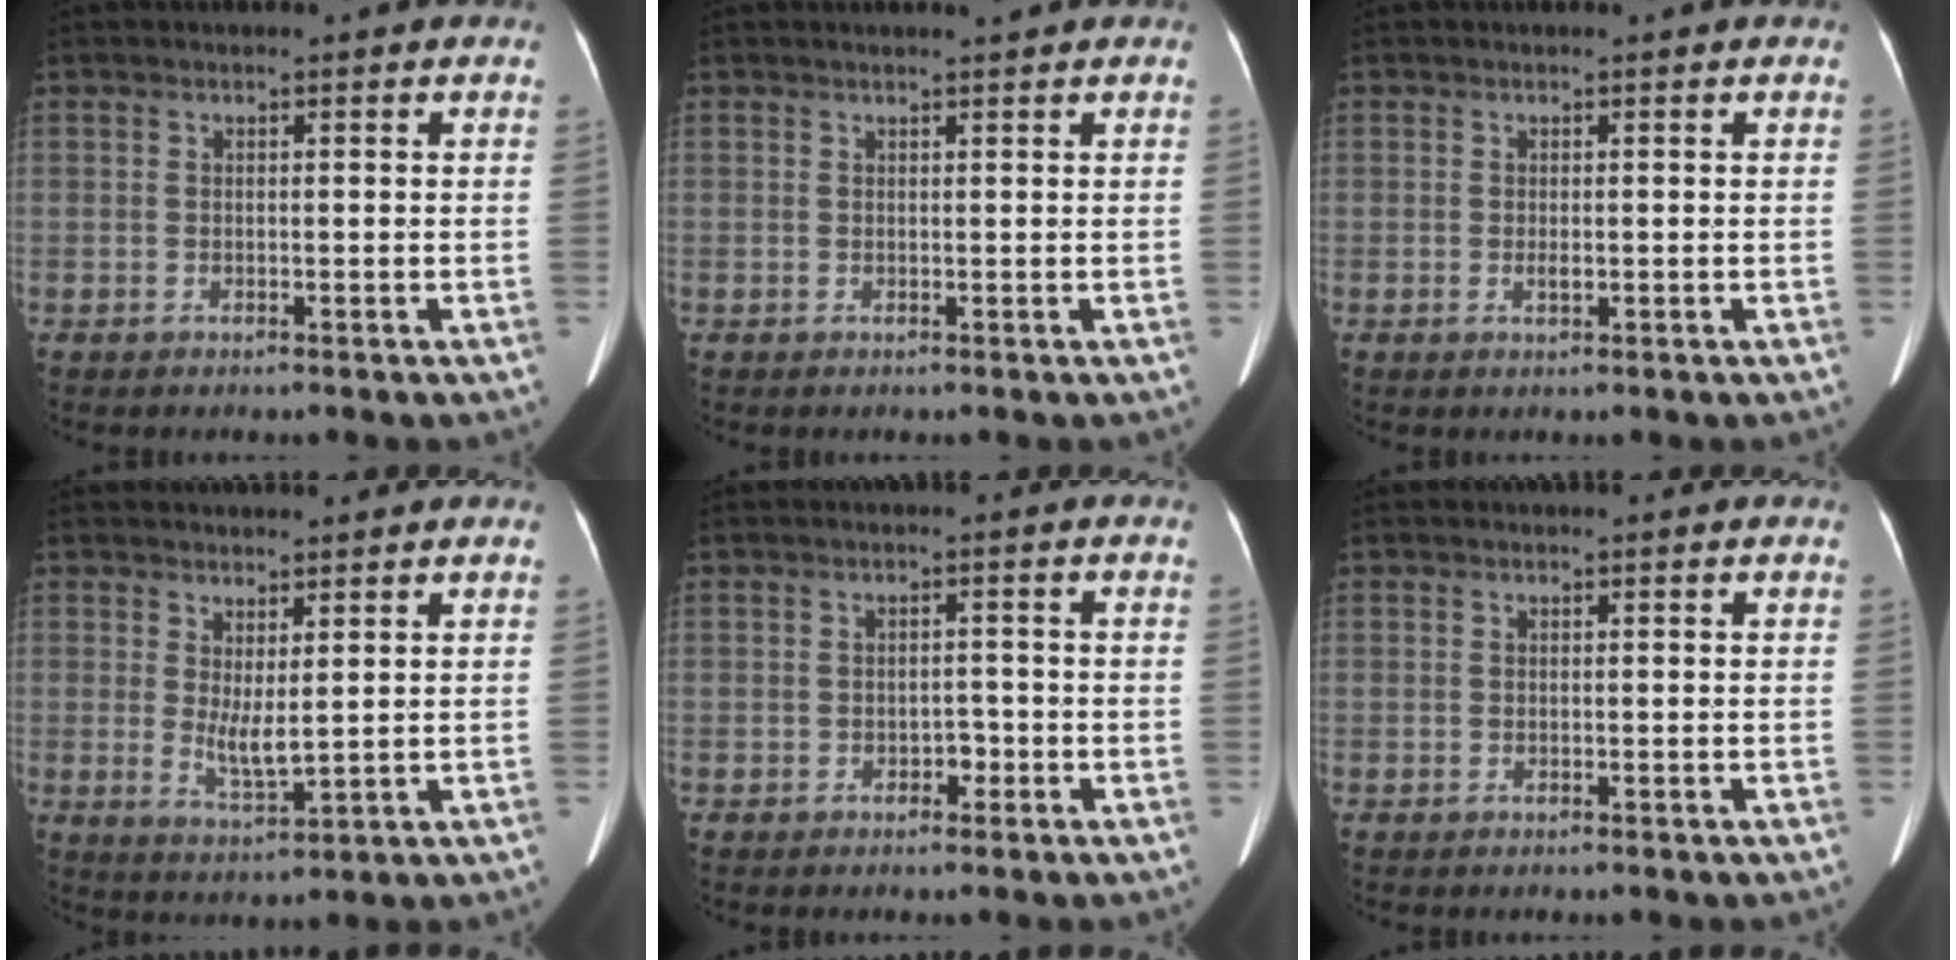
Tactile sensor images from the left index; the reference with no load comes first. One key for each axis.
{"total": 1.3, "fx": 1.1, "fy": -0.2, "fz": 0.5, "tx": -0.008, "ty": 0.002, "tz": 0.021}
{"total": 1.0, "fx": 0.1, "fy": 0.4, "fz": 0.9, "tx": -0.016, "ty": -0.001, "tz": 0.002}
{"total": 4.1, "fx": 1.1, "fy": 0.8, "fz": 3.9, "tx": -0.077, "ty": -0.013, "tz": 0.032}
{"total": 1.5, "fx": -0.8, "fy": 1.0, "fz": 0.9, "tx": -0.010, "ty": 0.004, "tz": -0.011}
{"total": 0.0}